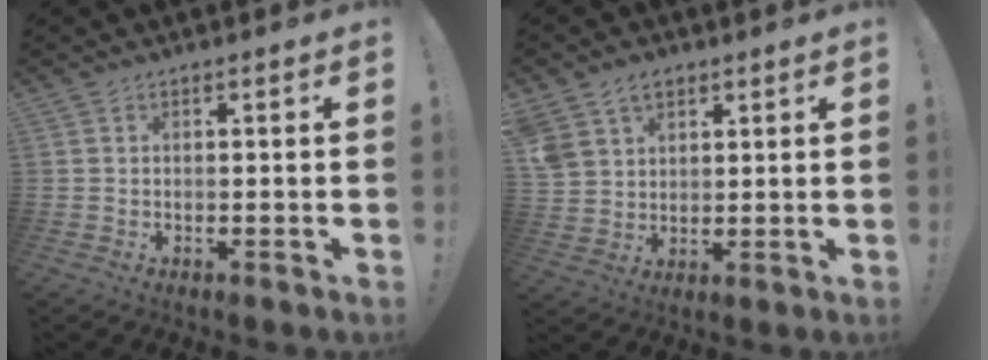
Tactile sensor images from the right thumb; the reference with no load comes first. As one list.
[{"total": 7.9, "force": [4.9, 5.6, 2.5], "torque": [-0.048, -0.021, 0.100]}]